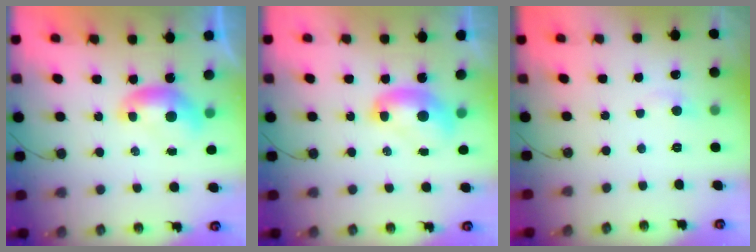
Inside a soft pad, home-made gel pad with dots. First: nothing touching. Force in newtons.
{"total": 2.3, "press": 2.3, "slide": 0.2}
{"total": 0.9, "press": 0.6, "slide": 0.7}